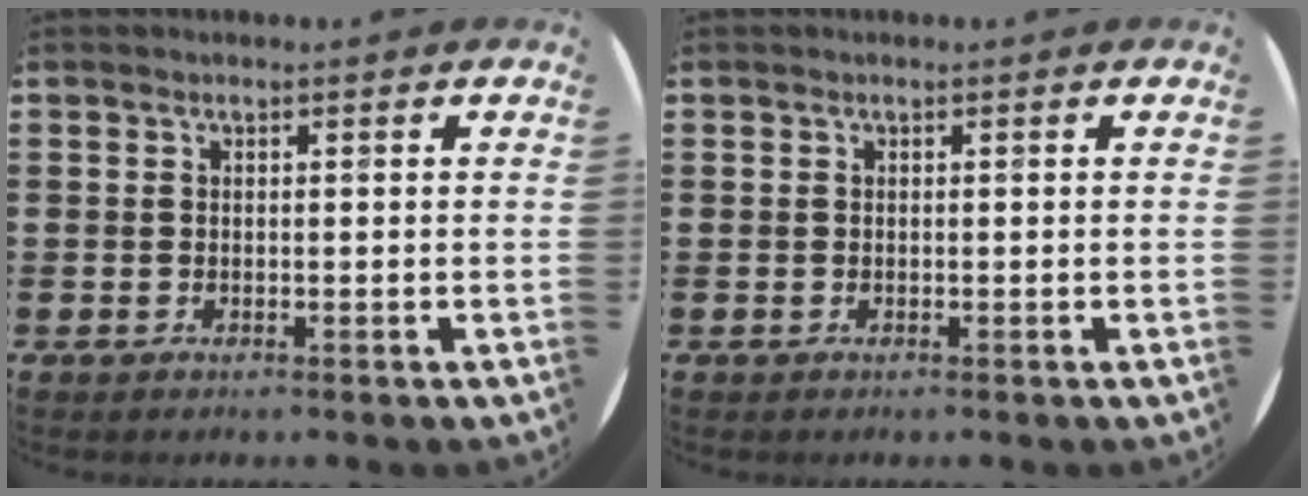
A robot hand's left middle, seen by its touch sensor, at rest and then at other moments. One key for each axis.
{"total": 0.0}